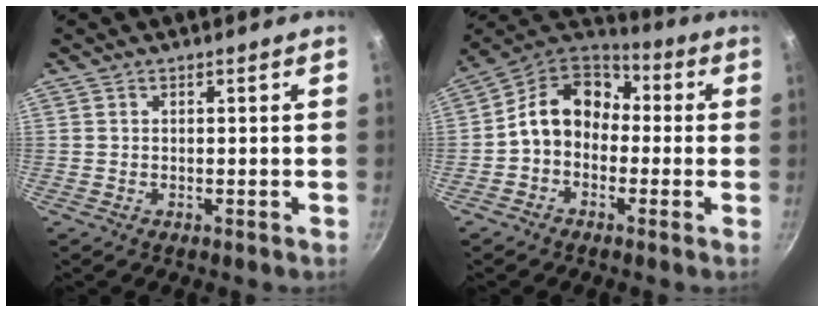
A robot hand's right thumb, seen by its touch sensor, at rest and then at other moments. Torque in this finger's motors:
{"motor_torque": [0.84, 0.73, 1.26, -0.56, 0.07]}